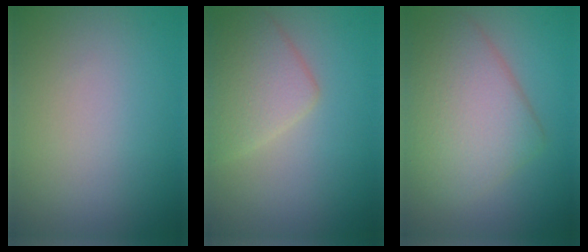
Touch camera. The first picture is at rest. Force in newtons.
{"total": 4.3, "press": 4.3, "slide": 0.1}
{"total": 6.9, "press": 6.9, "slide": 0.3}